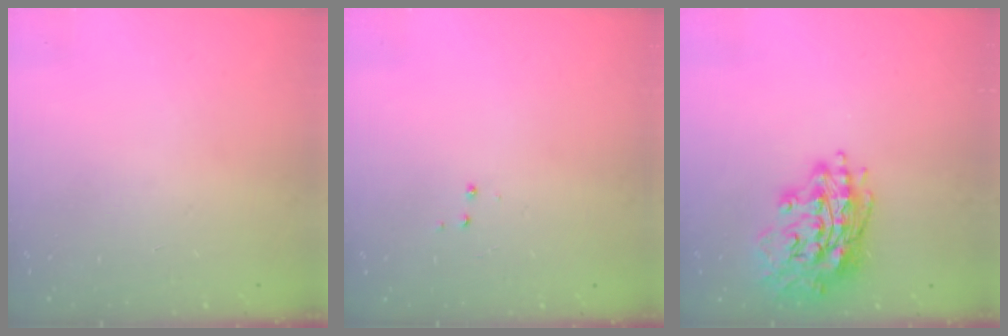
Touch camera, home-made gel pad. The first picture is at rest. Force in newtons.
{"total": 2.9, "press": 2.8, "slide": 0.4}
{"total": 17.1, "press": 16.9, "slide": 2.4}